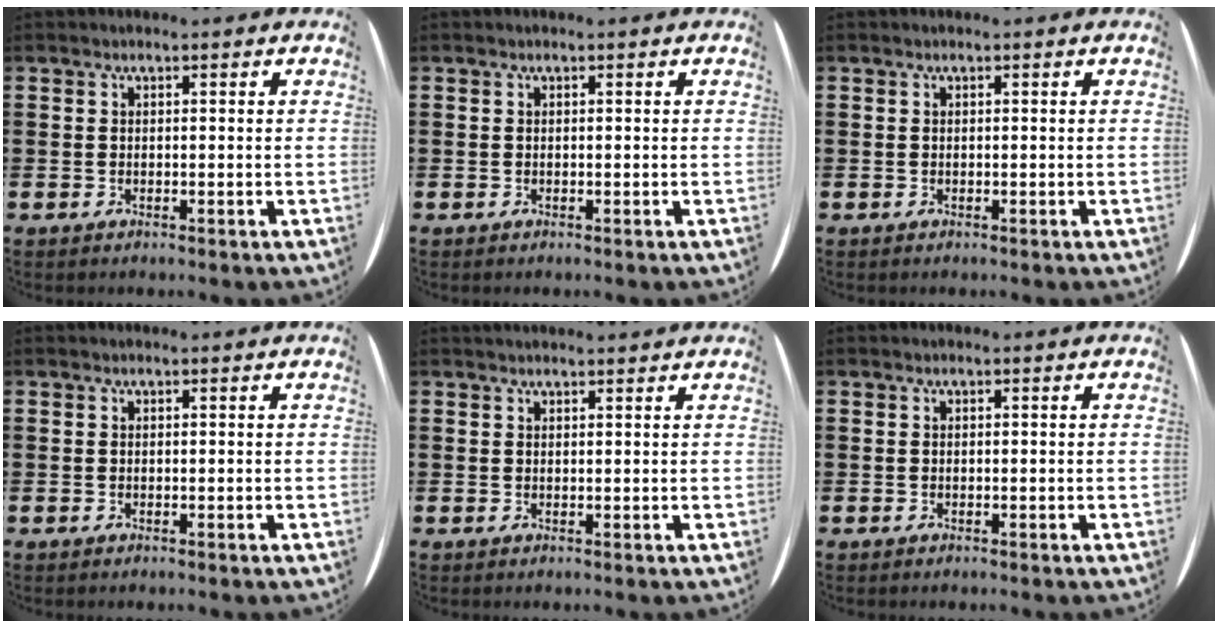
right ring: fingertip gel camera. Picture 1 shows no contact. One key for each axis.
{"total": 0.0}
{"total": 0.0}
{"total": 0.0}
{"total": 0.9, "fx": 0.9, "fy": -0.1, "fz": -0.1, "tx": 0.003, "ty": 0.001, "tz": 0.017}
{"total": 0.0}